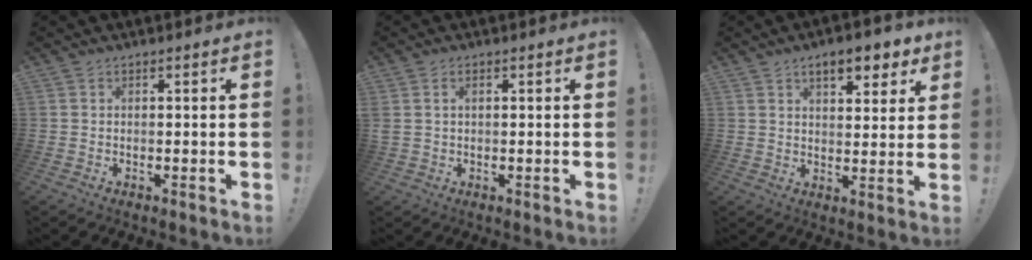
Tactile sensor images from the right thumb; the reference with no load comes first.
{"total": 2.2, "force": [0.8, 1.3, 1.6], "torque": [-0.042, 0.006, 0.017]}
{"total": 8.1, "force": [5.2, 3.0, 5.5], "torque": [-0.073, -0.023, 0.088]}